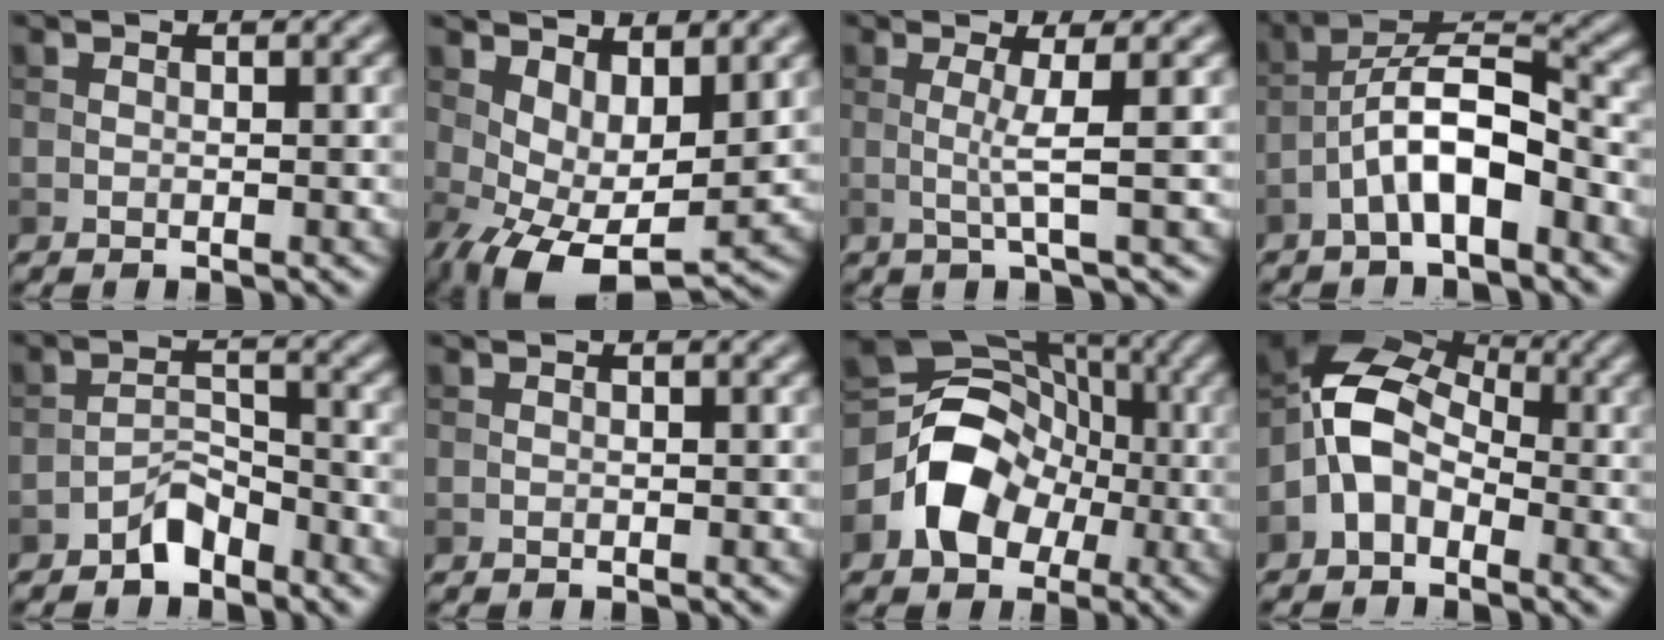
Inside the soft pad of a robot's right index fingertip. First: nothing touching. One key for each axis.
{"total": 6.8, "fx": 0.3, "fy": 3.4, "fz": 5.8, "tx": -0.105, "ty": -0.012, "tz": 0.009}
{"total": 2.6, "fx": 0.1, "fy": 0.3, "fz": 2.6, "tx": -0.050, "ty": -0.001, "tz": -0.003}
{"total": 6.6, "fx": -3.0, "fy": 2.2, "fz": 5.4, "tx": -0.098, "ty": 0.020, "tz": -0.056}
{"total": 2.8, "fx": -2.2, "fy": 1.1, "fz": 1.1, "tx": -0.012, "ty": 0.014, "tz": -0.044}
{"total": 0.0}
{"total": 7.7, "fx": -2.2, "fy": 6.2, "fz": 4.0, "tx": -0.058, "ty": 0.004, "tz": -0.044}
{"total": 5.9, "fx": -1.7, "fy": 4.2, "fz": 3.8, "tx": -0.072, "ty": 0.013, "tz": -0.048}